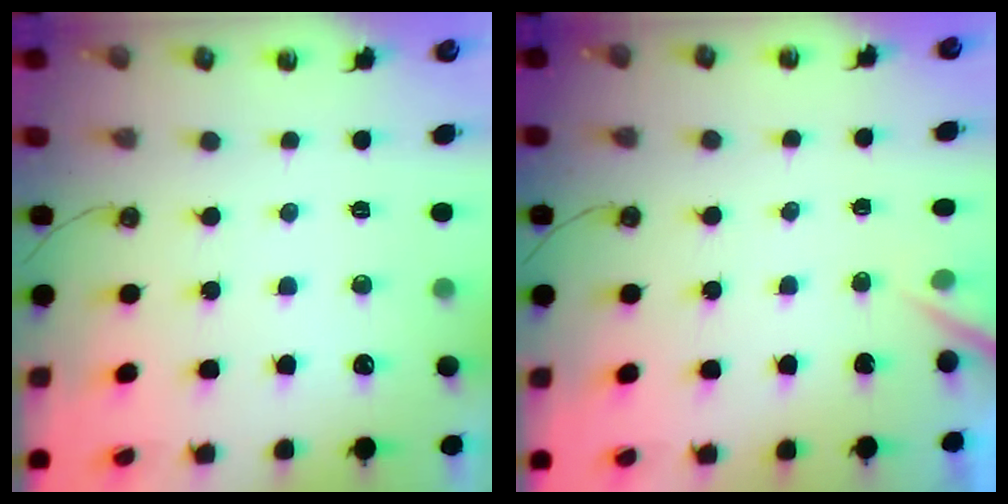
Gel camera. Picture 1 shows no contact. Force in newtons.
{"total": 3.3, "press": 3.3, "slide": 0.1}